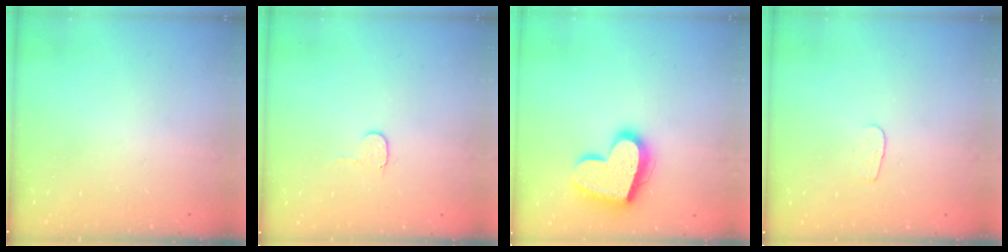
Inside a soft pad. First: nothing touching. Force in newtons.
{"total": 3.6, "press": 3.6, "slide": 0.4}
{"total": 20.3, "press": 20.3, "slide": 1.5}
{"total": 3.7, "press": 3.6, "slide": 0.4}